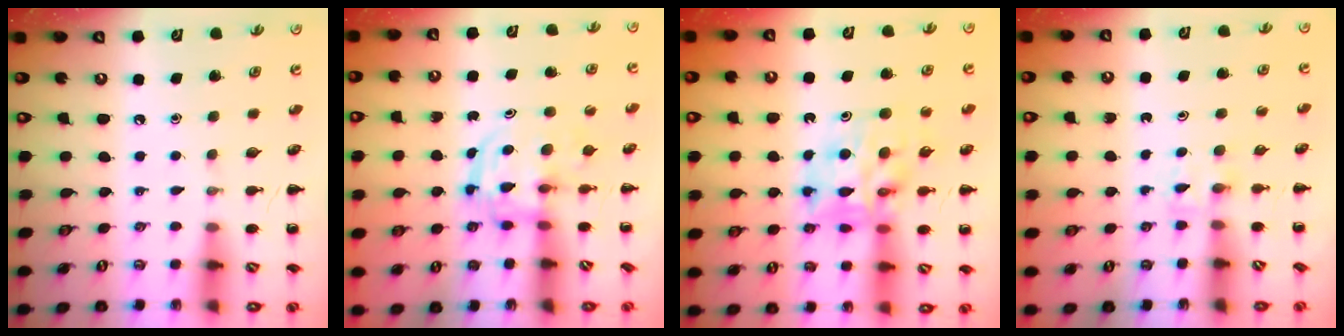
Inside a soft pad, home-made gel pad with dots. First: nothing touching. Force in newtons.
{"total": 3.0, "press": 3.0, "slide": 0.4}
{"total": 11.9, "press": 11.3, "slide": 3.8}
{"total": 2.3, "press": 2.1, "slide": 1.0}